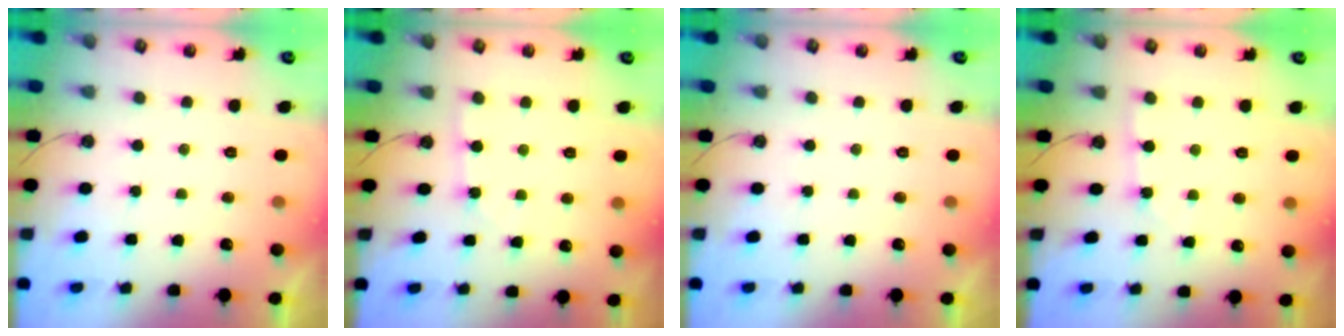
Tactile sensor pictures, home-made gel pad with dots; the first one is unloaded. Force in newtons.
{"total": 2.2, "press": 2.2, "slide": 0.2}
{"total": 0.0}
{"total": 2.2, "press": 2.2, "slide": 0.2}